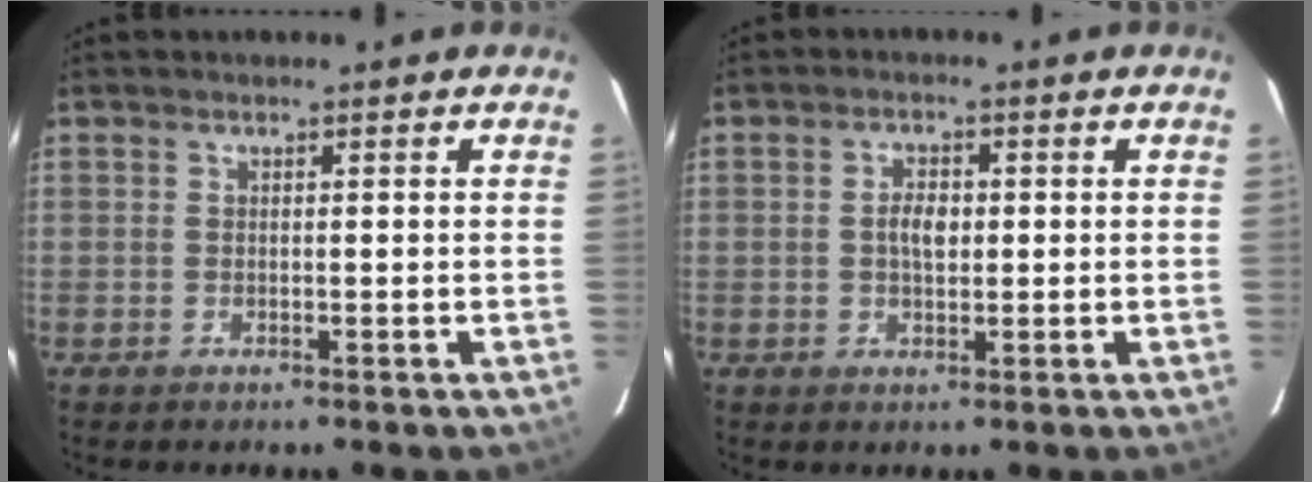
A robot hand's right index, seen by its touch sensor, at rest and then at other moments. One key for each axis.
{"total": 3.5, "fx": 0.1, "fy": 2.0, "fz": 2.9, "tx": -0.052, "ty": 0.006, "tz": 0.003}